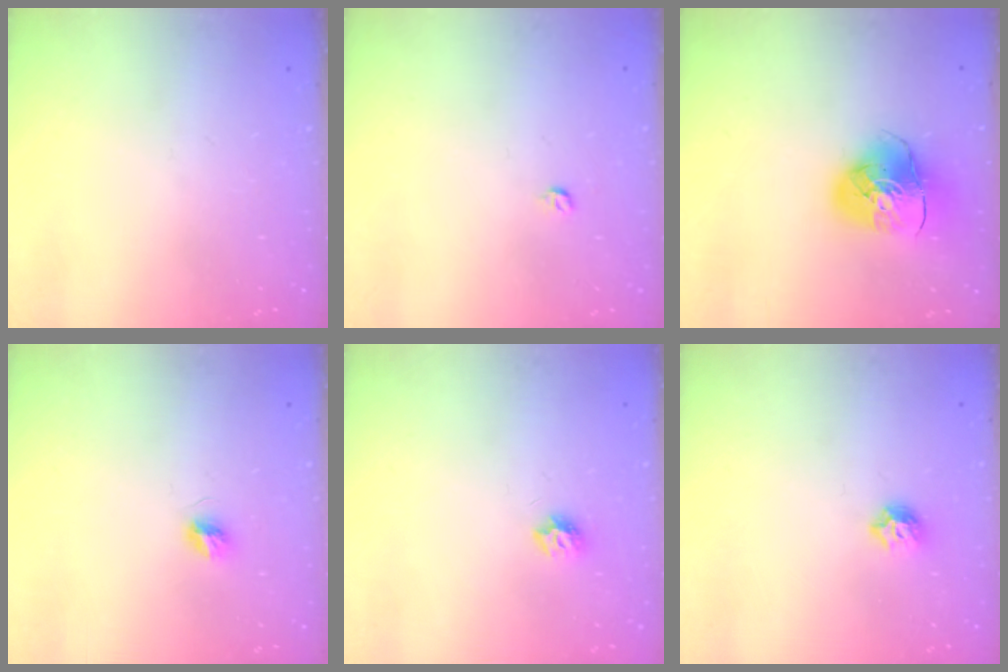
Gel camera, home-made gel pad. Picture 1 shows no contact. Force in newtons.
{"total": 3.2, "press": 3.2, "slide": 0.4}
{"total": 10.6, "press": 10.5, "slide": 1.2}
{"total": 5.0, "press": 5.0, "slide": 0.6}
{"total": 6.8, "press": 6.8, "slide": 0.6}
{"total": 6.0, "press": 5.9, "slide": 0.8}